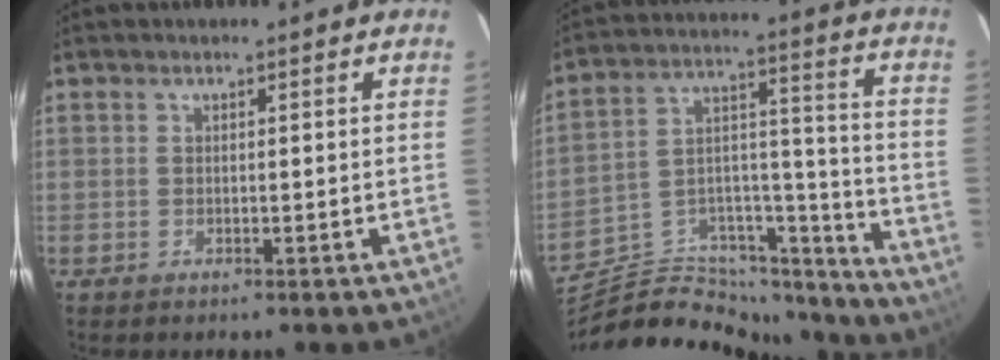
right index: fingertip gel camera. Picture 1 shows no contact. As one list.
[{"total": 21.7, "force": [-17.9, 10.3, 6.8], "torque": [-0.125, 0.073, -0.257]}]